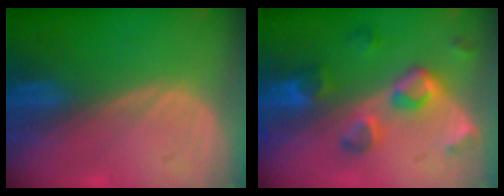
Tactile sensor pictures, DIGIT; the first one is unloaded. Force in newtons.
{"total": 7.7, "press": 7.0, "slide": 3.1}